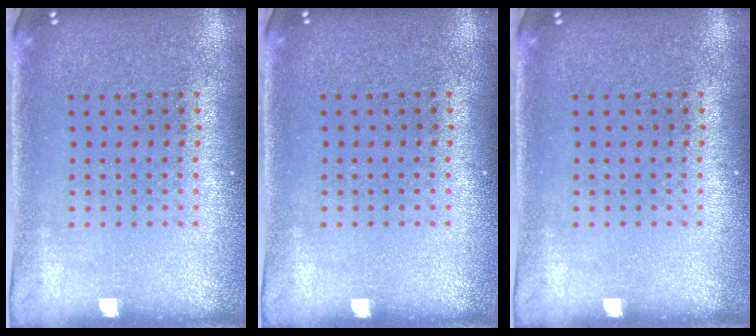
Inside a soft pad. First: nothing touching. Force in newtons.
{"total": 0.0}
{"total": 0.0}